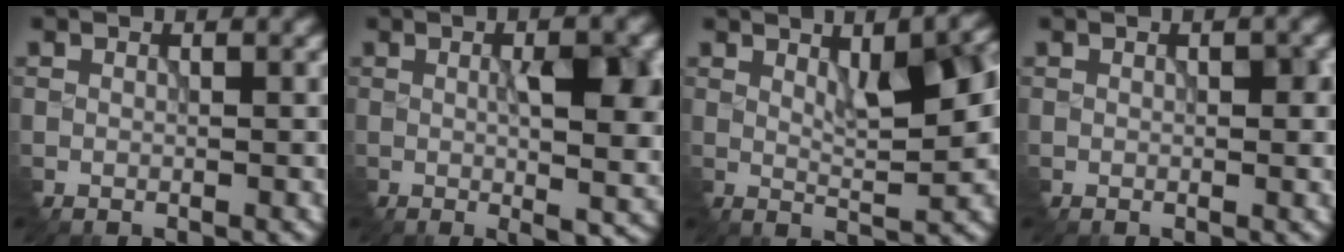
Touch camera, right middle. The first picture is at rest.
{"total": 7.3, "force": [-0.3, 1.9, 7.0], "torque": [-0.102, -0.010, 0.004]}
{"total": 6.9, "force": [1.4, 1.8, 6.5], "torque": [-0.101, 0.002, 0.024]}
{"total": 2.1, "force": [0.0, 0.9, 1.9], "torque": [-0.025, -0.002, 0.003]}